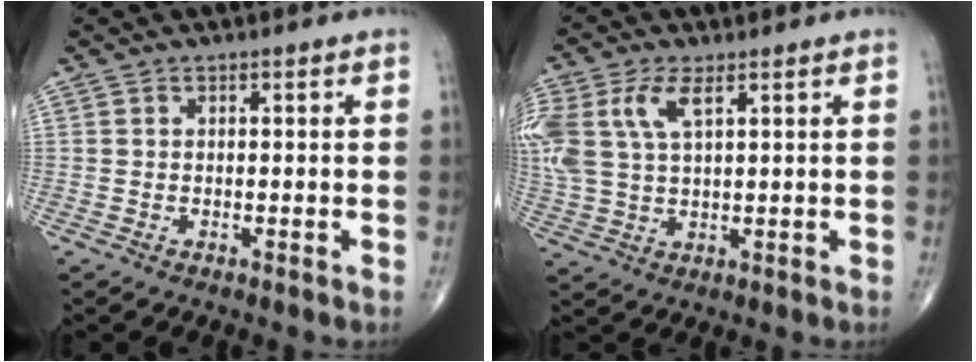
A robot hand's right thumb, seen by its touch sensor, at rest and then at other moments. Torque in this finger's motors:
{"motor_torque": [0.16, 0.23, 1.31, 0.37, 0.29]}